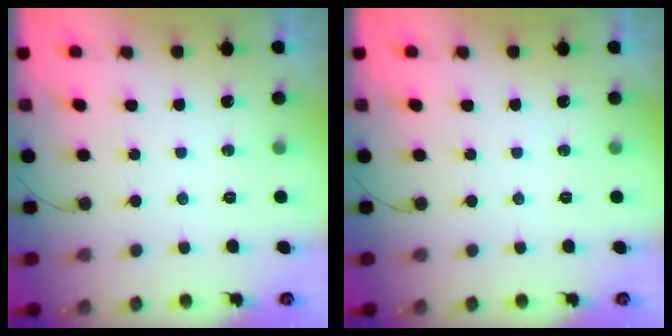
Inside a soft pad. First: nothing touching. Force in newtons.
{"total": 0.0}